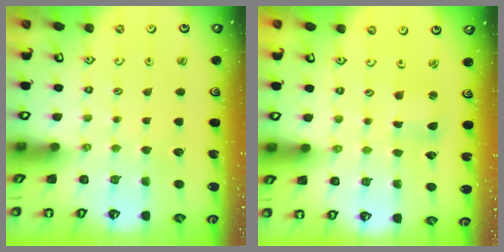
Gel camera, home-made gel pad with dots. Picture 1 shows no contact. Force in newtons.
{"total": 0.9, "press": 0.9, "slide": 0.1}